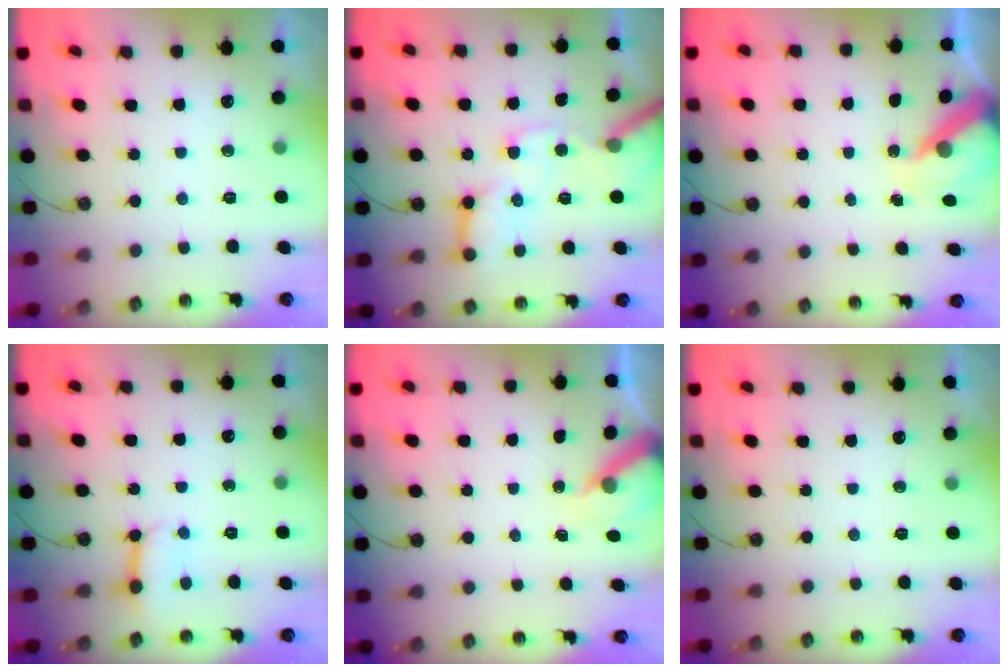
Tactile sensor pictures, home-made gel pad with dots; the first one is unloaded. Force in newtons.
{"total": 15.6, "press": 15.5, "slide": 2.2}
{"total": 7.9, "press": 7.8, "slide": 0.9}
{"total": 4.5, "press": 4.5, "slide": 0.6}
{"total": 6.6, "press": 6.6, "slide": 0.1}
{"total": 0.0}